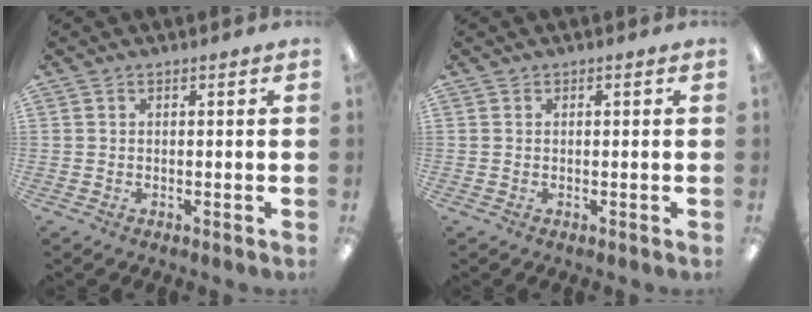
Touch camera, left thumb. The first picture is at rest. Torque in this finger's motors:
{"motor_torque": [0.00, 0.00, -0.03, 0.03, 0.00]}